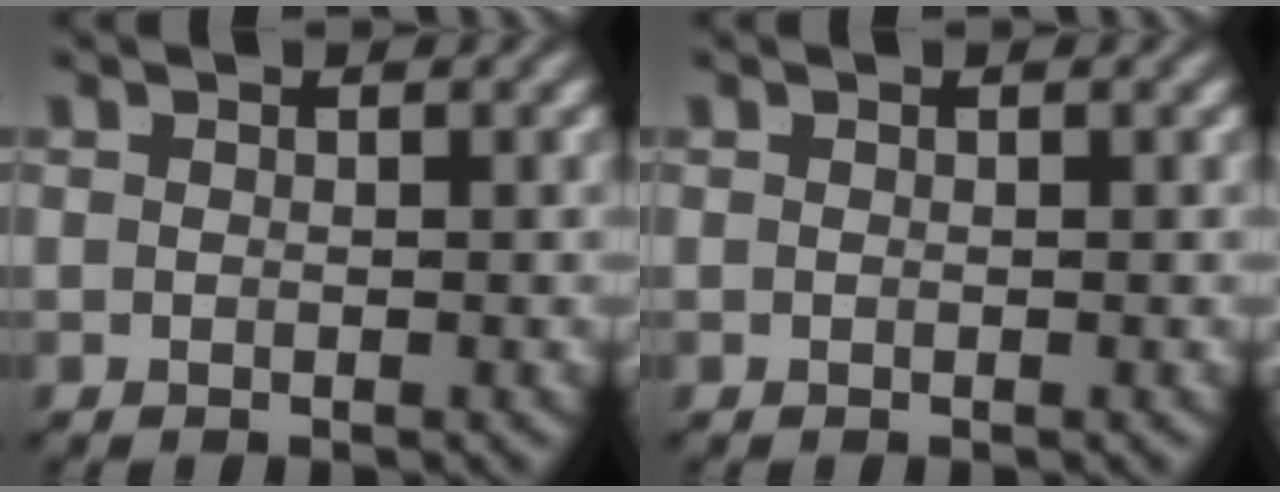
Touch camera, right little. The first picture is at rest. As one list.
[{"total": 0.0}]